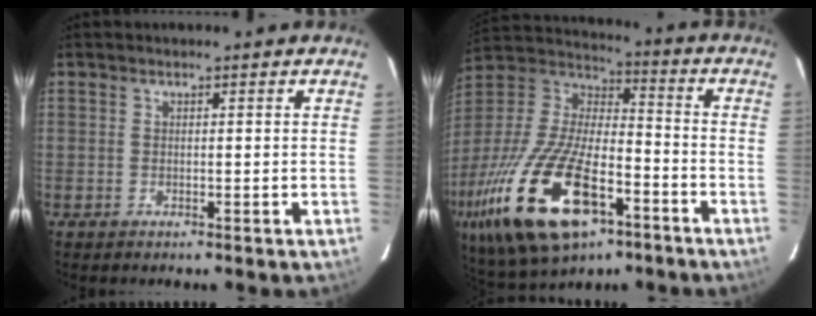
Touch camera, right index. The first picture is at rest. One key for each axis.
{"total": 30.1, "fx": -14.4, "fy": 13.9, "fz": 22.5, "tx": -0.475, "ty": -0.044, "tz": -0.246}